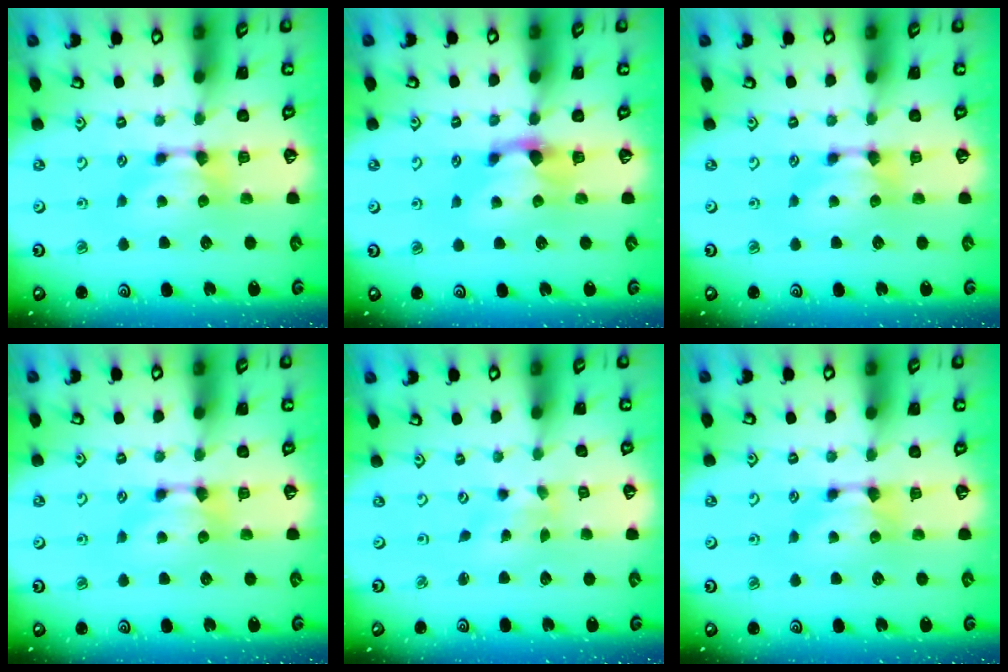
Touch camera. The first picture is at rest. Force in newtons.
{"total": 1.2, "press": 0.1, "slide": 1.2}
{"total": 0.0}
{"total": 0.0}
{"total": 3.4, "press": 3.2, "slide": 0.9}
{"total": 0.0}